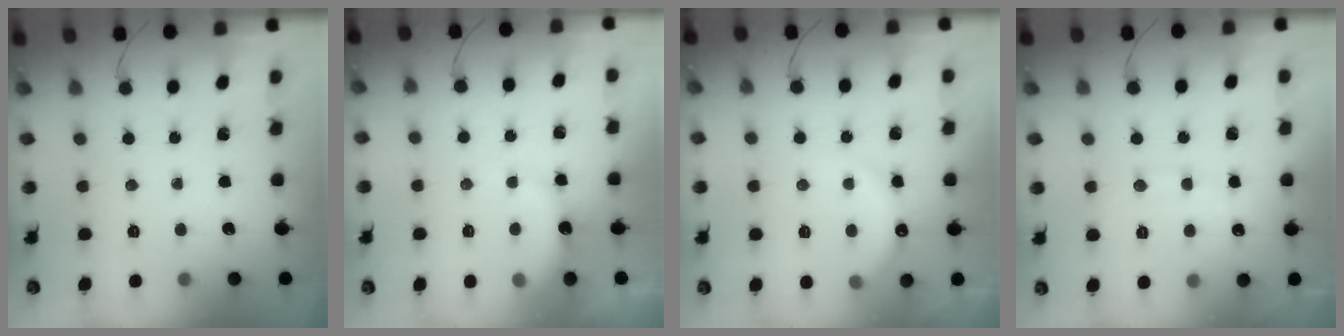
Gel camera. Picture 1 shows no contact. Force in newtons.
{"total": 4.7, "press": 4.6, "slide": 1.1}
{"total": 6.8, "press": 6.7, "slide": 1.3}
{"total": 8.7, "press": 8.6, "slide": 1.2}